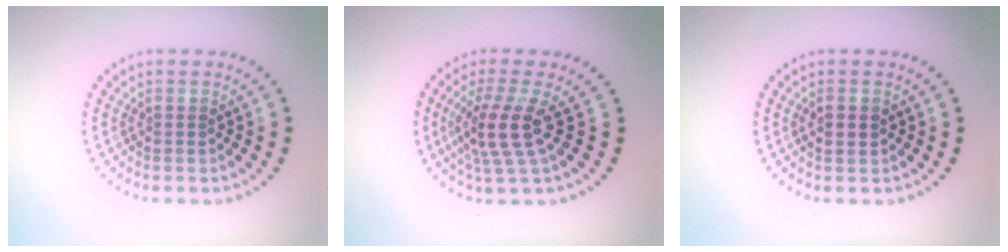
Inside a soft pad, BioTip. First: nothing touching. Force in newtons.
{"total": 3.9, "press": 2.9, "slide": 2.6}
{"total": 1.9, "press": 1.9, "slide": 0.2}